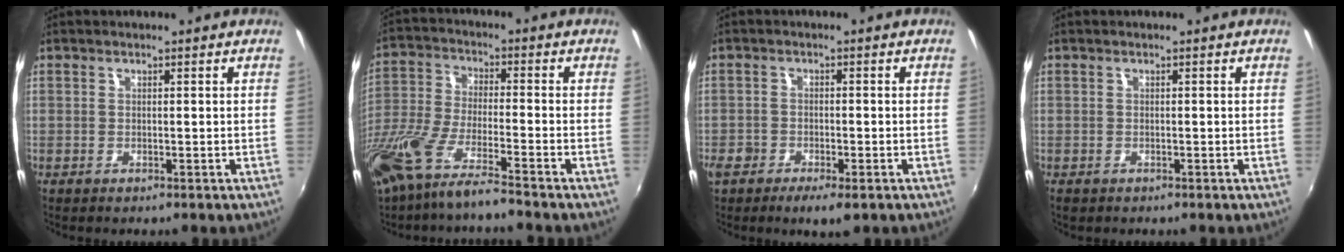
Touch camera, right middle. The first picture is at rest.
{"total": 12.7, "force": [-9.6, 1.1, 8.2], "torque": [-0.175, -0.034, -0.182]}
{"total": 5.6, "force": [-3.7, 2.4, 3.5], "torque": [-0.087, -0.020, -0.068]}
{"total": 0.9, "force": [-0.6, 0.6, 0.3], "torque": [-0.008, -0.002, -0.009]}